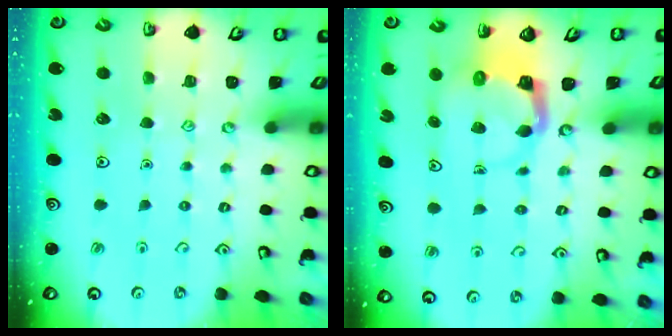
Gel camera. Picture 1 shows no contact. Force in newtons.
{"total": 3.8, "press": 3.7, "slide": 0.7}